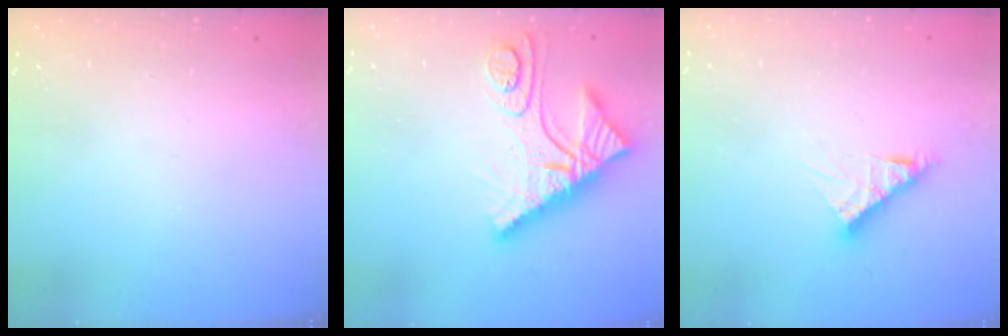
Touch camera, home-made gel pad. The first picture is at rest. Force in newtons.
{"total": 11.8, "press": 11.7, "slide": 1.0}
{"total": 6.9, "press": 6.9, "slide": 0.6}